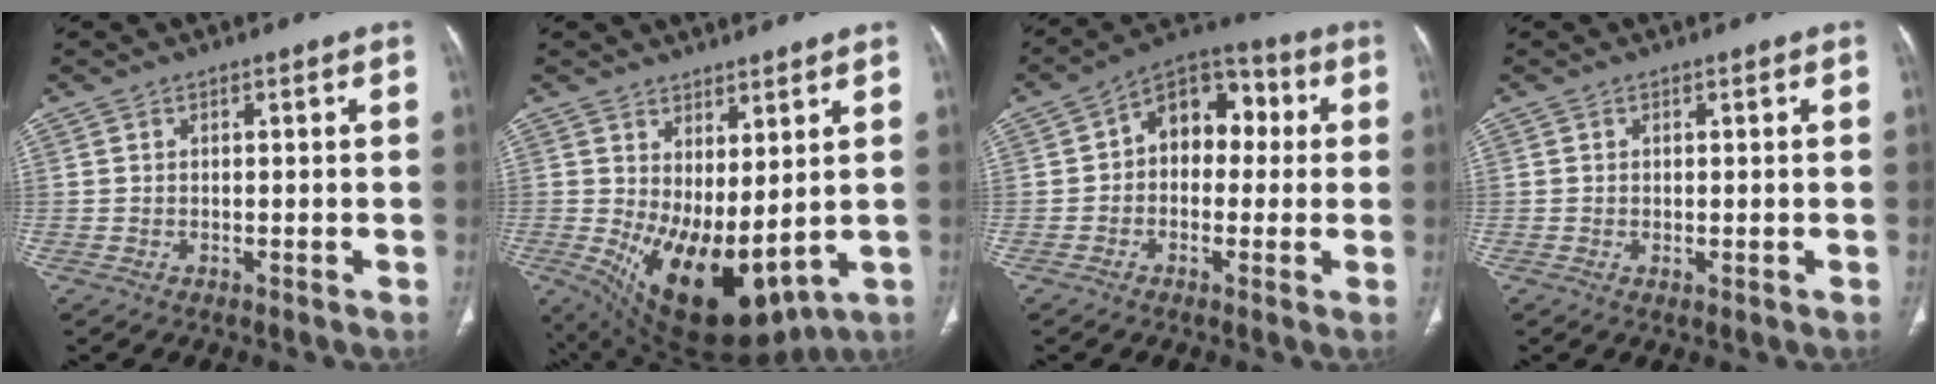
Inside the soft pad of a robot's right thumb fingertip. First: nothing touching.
{"total": 15.7, "force": [0.4, 7.4, 13.9], "torque": [-0.235, -0.032, 0.040]}
{"total": 11.4, "force": [1.3, 8.0, 8.0], "torque": [-0.074, 0.035, 0.005]}
{"total": 0.6, "force": [-0.1, 0.3, 0.5], "torque": [-0.015, -0.004, 0.001]}